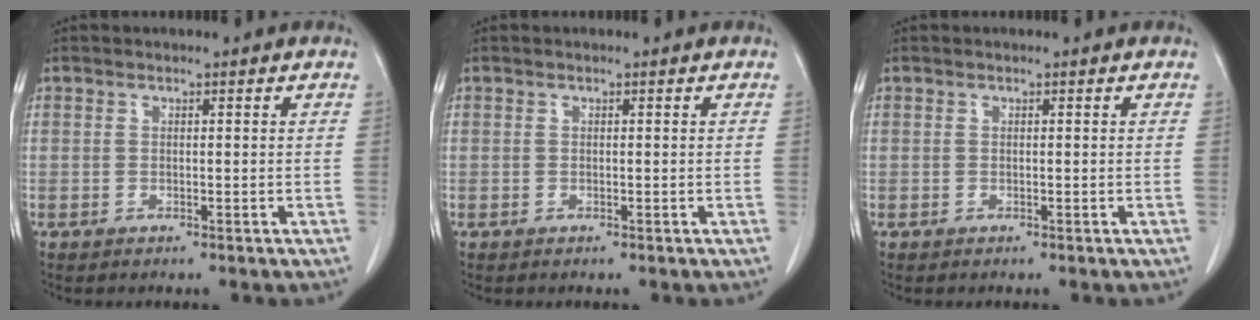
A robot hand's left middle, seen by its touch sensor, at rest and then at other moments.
{"total": 0.0}
{"total": 0.0}